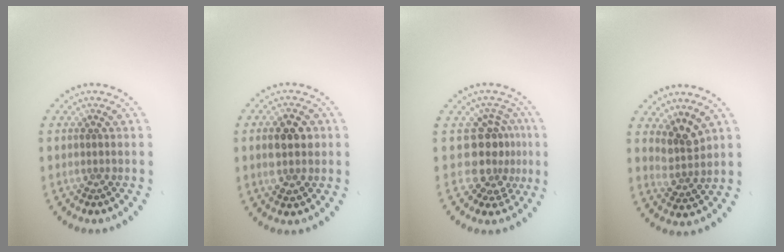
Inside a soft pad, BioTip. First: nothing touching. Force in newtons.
{"total": 3.9, "press": 3.9, "slide": 0.2}
{"total": 3.9, "press": 2.8, "slide": 2.6}
{"total": 2.7, "press": 2.0, "slide": 1.8}